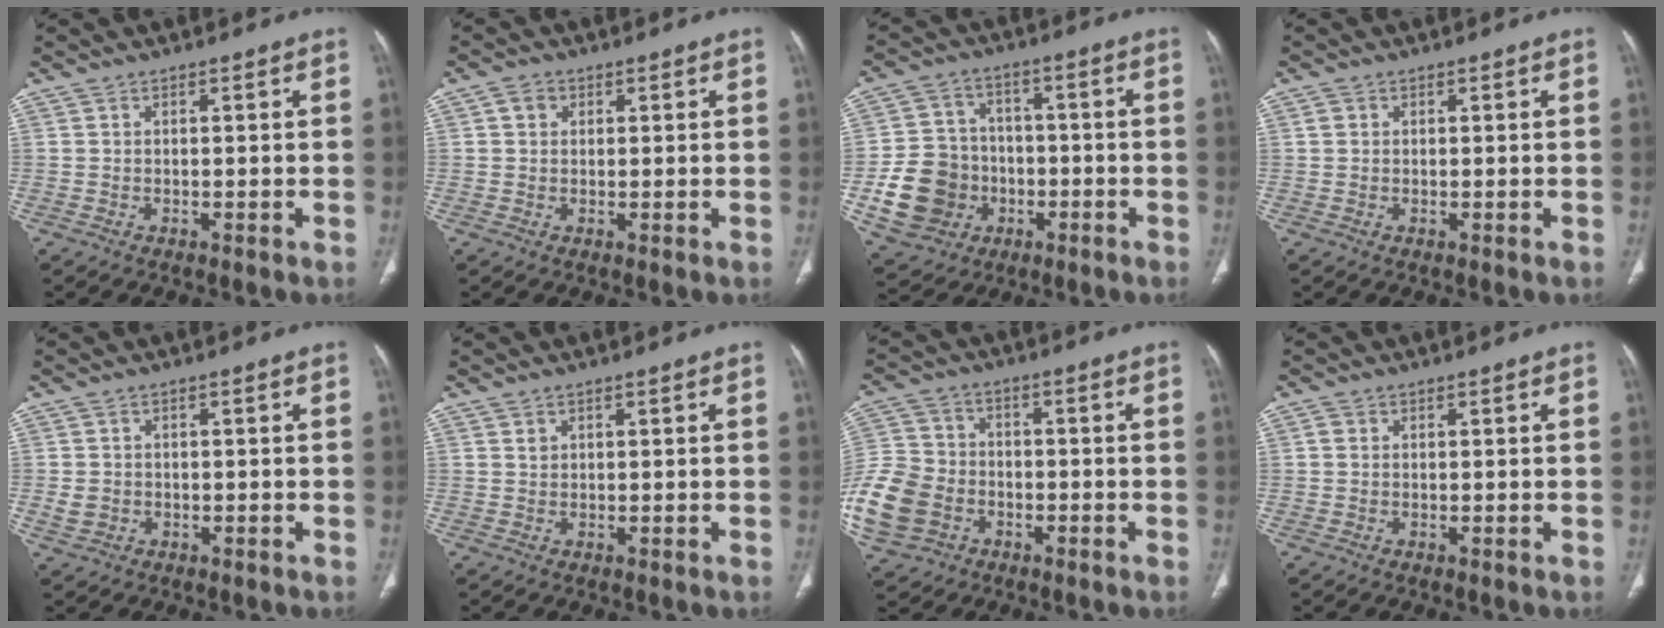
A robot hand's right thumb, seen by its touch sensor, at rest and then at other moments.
{"total": 2.3, "force": [0.7, 2.0, 1.0], "torque": [-0.005, 0.003, 0.009]}
{"total": 13.5, "force": [-3.6, 12.0, 5.2], "torque": [-0.077, 0.023, -0.053]}
{"total": 1.1, "force": [0.2, 1.0, 0.3], "torque": [0.001, 0.004, 0.003]}
{"total": 2.7, "force": [-0.5, 2.3, 1.2], "torque": [-0.020, 0.005, -0.004]}
{"total": 0.9, "force": [0.4, 0.7, 0.2], "torque": [0.004, 0.000, 0.009]}
{"total": 14.6, "force": [-4.9, 11.5, 7.5], "torque": [-0.164, 0.020, -0.090]}
{"total": 0.9, "force": [0.1, 0.8, 0.3], "torque": [0.001, 0.004, -0.001]}